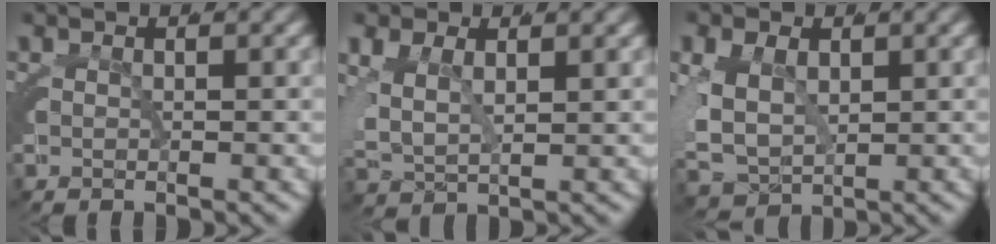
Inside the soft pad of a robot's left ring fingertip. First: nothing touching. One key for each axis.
{"total": 5.4, "fx": 1.0, "fy": 4.3, "fz": 3.1, "tx": -0.091, "ty": -0.011, "tz": 0.023}
{"total": 7.3, "fx": -0.2, "fy": 6.2, "fz": 3.9, "tx": -0.113, "ty": -0.028, "tz": 0.008}